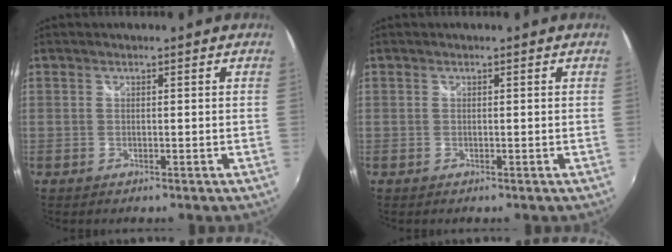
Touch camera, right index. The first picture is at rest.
{"total": 0.0}